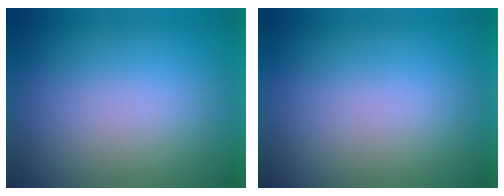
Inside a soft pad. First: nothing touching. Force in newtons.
{"total": 0.0}